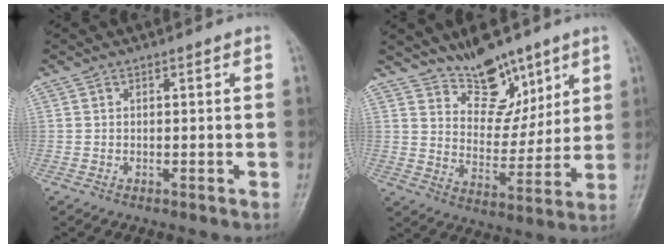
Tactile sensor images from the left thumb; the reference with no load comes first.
{"total": 11.8, "force": [8.5, 6.1, 5.5], "torque": [-0.048, -0.063, 0.148]}